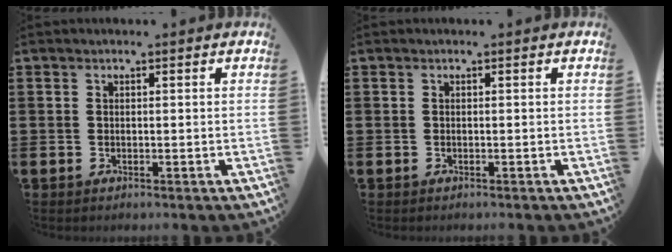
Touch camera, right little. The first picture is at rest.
{"total": 0.0}